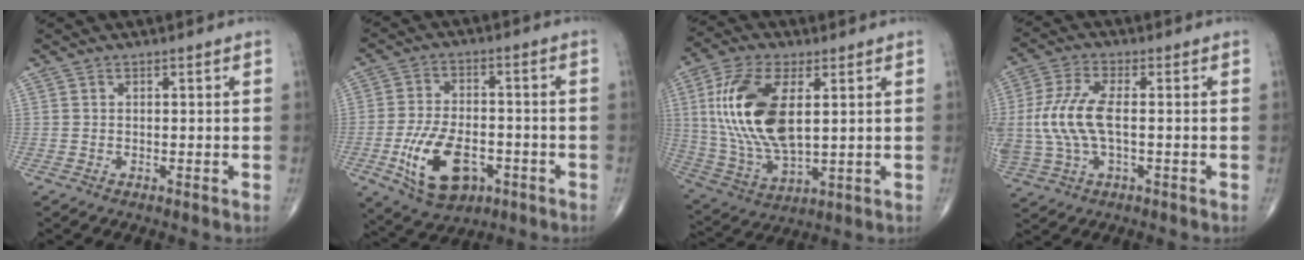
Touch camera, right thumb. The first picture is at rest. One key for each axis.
{"total": 13.4, "fx": -4.8, "fy": 7.6, "fz": 9.9, "tx": -0.168, "ty": 0.014, "tz": -0.075}
{"total": 18.6, "fx": 3.7, "fy": 8.9, "fz": 15.9, "tx": -0.328, "ty": -0.014, "tz": 0.076}
{"total": 11.3, "fx": -0.1, "fy": 5.1, "fz": 10.1, "tx": -0.249, "ty": 0.013, "tz": -0.001}